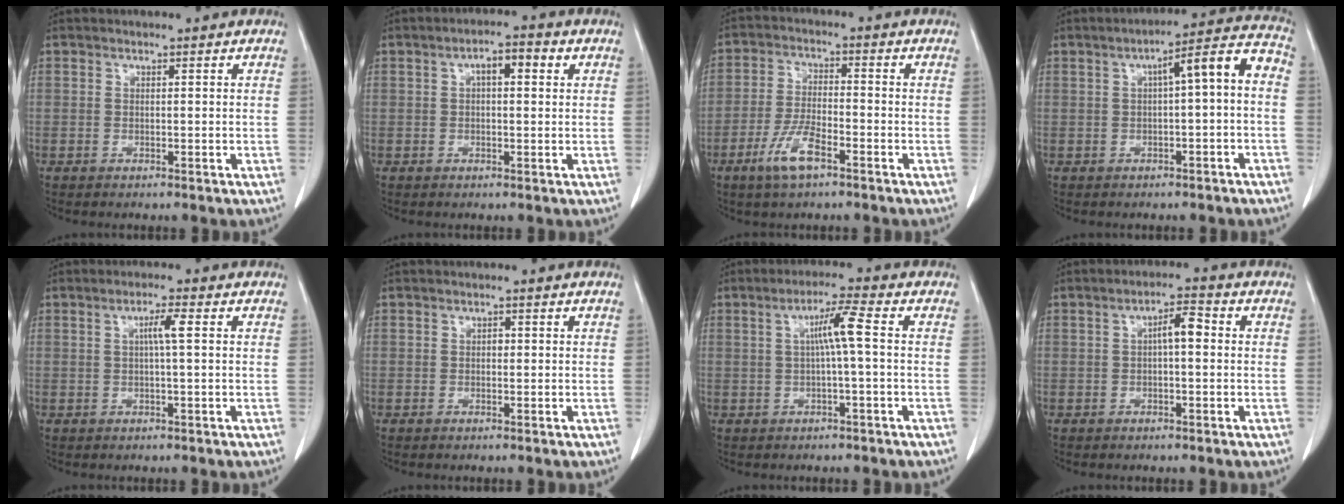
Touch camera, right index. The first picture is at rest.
{"total": 4.3, "force": [1.2, 1.4, 3.9], "torque": [-0.066, 0.016, 0.016]}
{"total": 6.6, "force": [-3.8, 1.7, 5.1], "torque": [-0.110, -0.007, -0.071]}
{"total": 7.9, "force": [-0.1, 1.2, 7.8], "torque": [-0.105, 0.034, -0.006]}
{"total": 2.9, "force": [0.5, -0.1, 2.9], "torque": [-0.052, 0.002, 0.008]}
{"total": 0.7, "force": [0.0, 0.5, 0.5], "torque": [-0.006, 0.003, -0.002]}
{"total": 4.9, "force": [0.4, -0.5, 4.9], "torque": [-0.086, 0.011, 0.009]}
{"total": 3.8, "force": [0.3, 1.0, 3.6], "torque": [-0.059, 0.014, 0.001]}